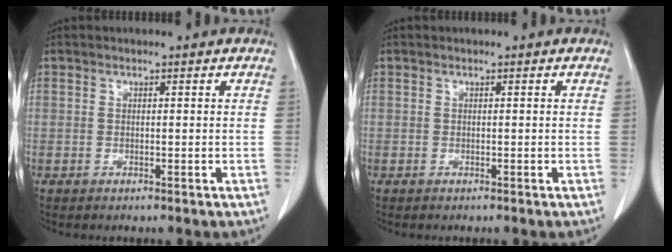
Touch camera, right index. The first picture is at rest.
{"total": 0.0}